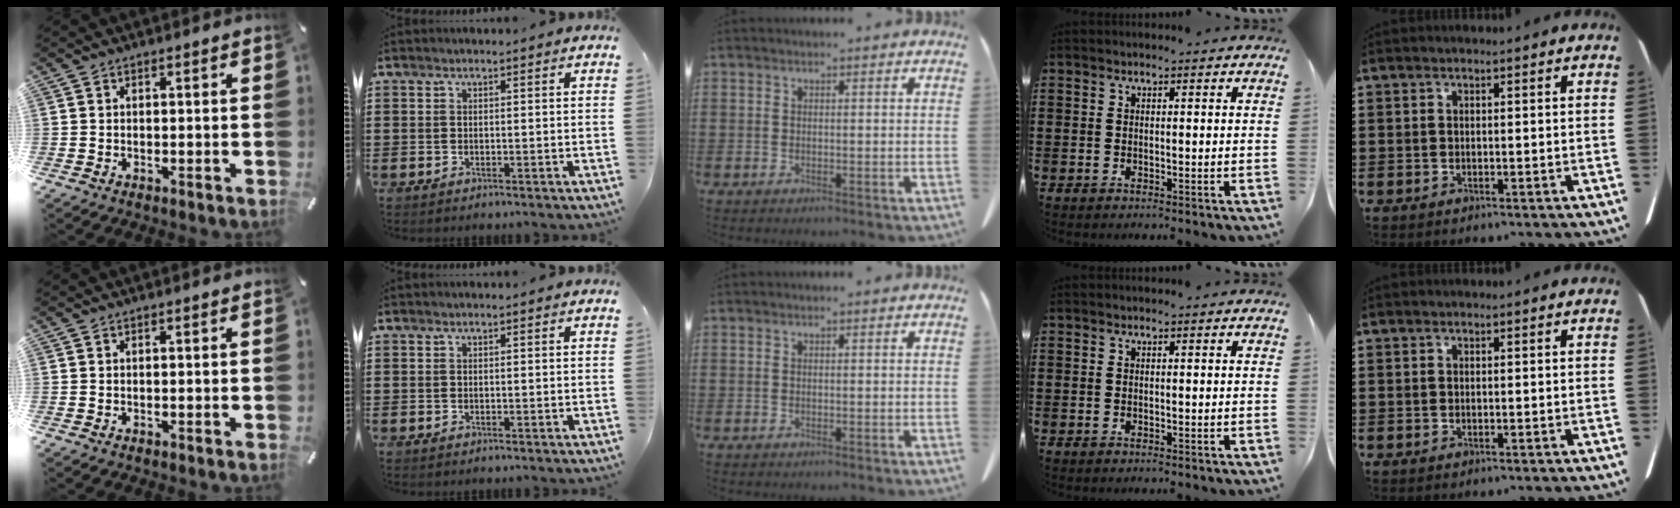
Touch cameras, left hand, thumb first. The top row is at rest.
{}